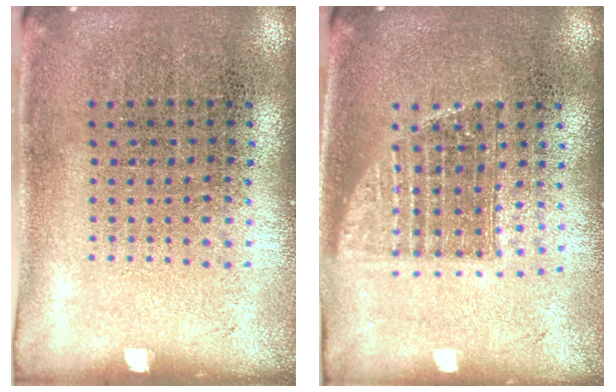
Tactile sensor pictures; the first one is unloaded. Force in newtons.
{"total": 1.3, "press": 1.1, "slide": 0.8}